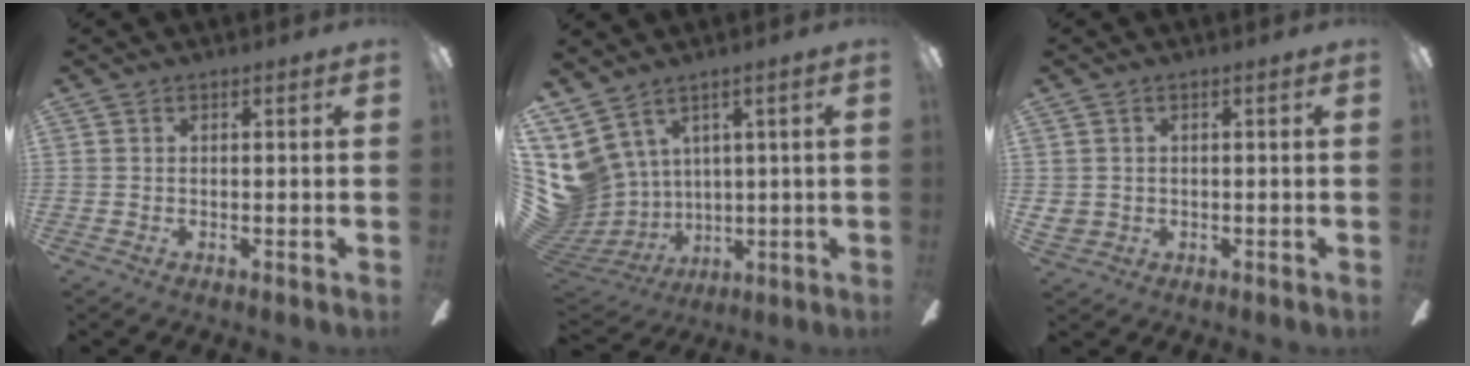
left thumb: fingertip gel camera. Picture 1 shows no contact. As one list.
[{"total": 10.3, "force": [5.6, 7.9, 3.5], "torque": [-0.133, -0.043, 0.116]}, {"total": 2.0, "force": [0.1, 2.0, 0.5], "torque": [-0.009, 0.004, 0.002]}]